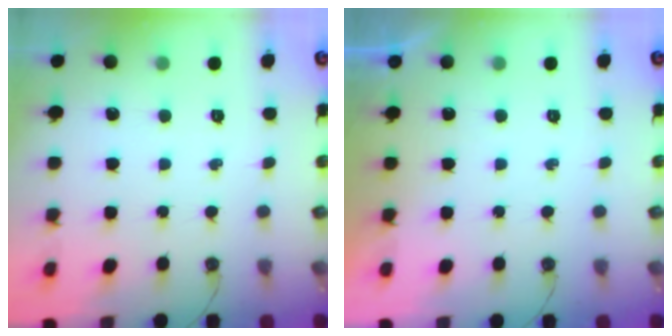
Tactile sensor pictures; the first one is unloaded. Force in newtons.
{"total": 0.0}